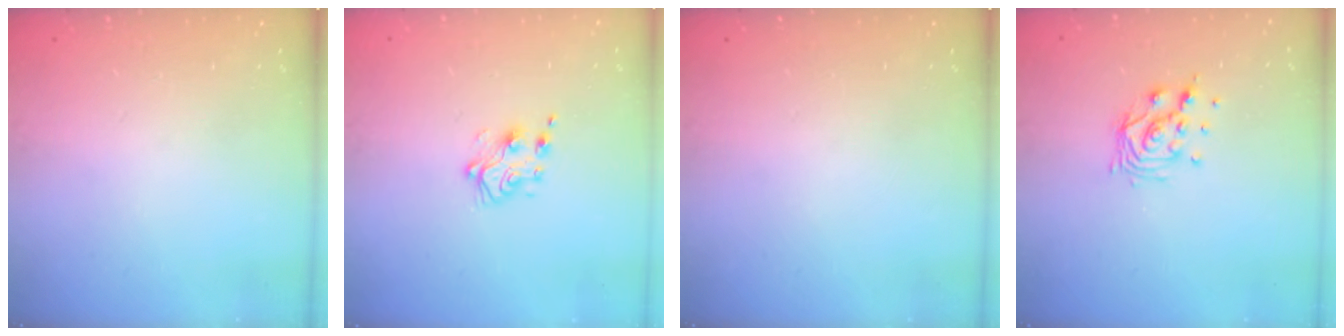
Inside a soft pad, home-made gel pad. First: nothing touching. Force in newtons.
{"total": 5.9, "press": 5.9, "slide": 0.5}
{"total": 0.0}
{"total": 9.3, "press": 9.3, "slide": 0.4}